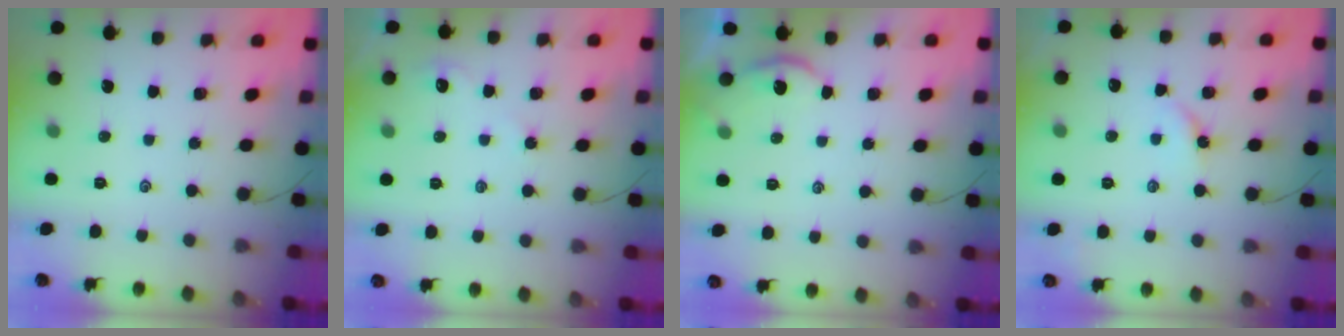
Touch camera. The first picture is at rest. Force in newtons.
{"total": 2.3, "press": 2.3, "slide": 0.2}
{"total": 3.2, "press": 3.2, "slide": 0.2}
{"total": 3.7, "press": 3.7, "slide": 0.6}